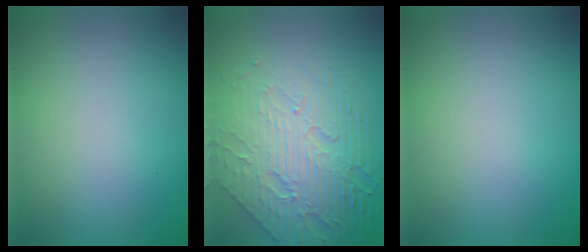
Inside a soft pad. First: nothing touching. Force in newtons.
{"total": 8.4, "press": 5.7, "slide": 6.2}
{"total": 0.0}